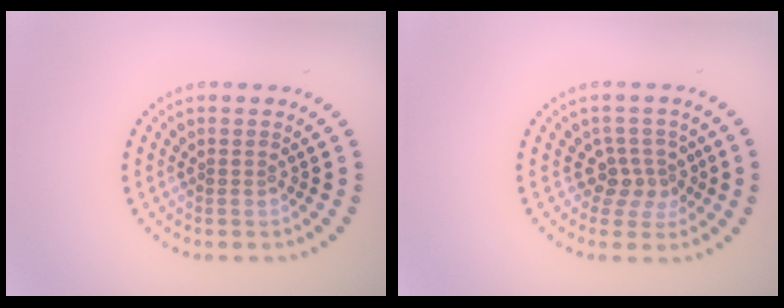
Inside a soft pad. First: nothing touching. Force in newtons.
{"total": 2.7, "press": 2.0, "slide": 1.9}